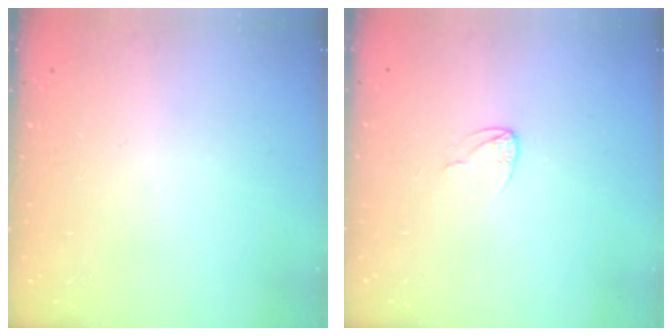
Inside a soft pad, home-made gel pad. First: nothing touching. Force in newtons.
{"total": 4.1, "press": 4.1, "slide": 0.3}